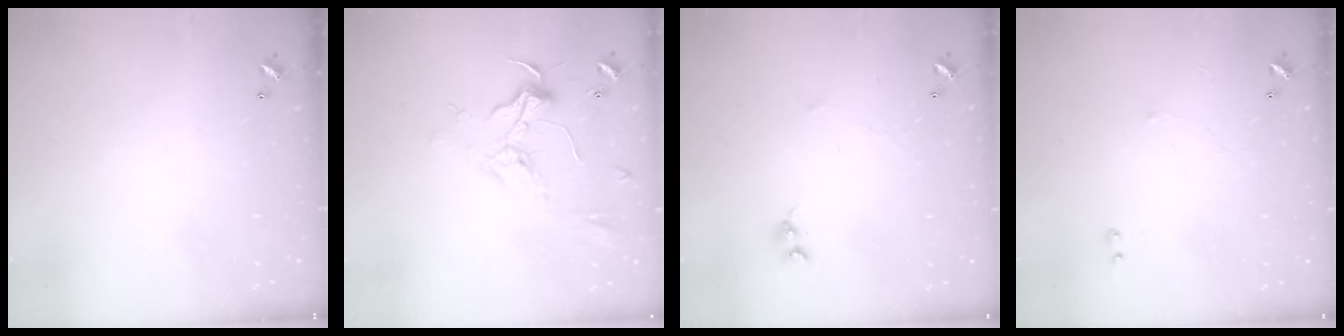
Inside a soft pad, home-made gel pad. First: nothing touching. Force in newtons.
{"total": 2.5, "press": 2.3, "slide": 0.8}
{"total": 1.4, "press": 1.3, "slide": 0.4}
{"total": 1.2, "press": 1.0, "slide": 0.6}